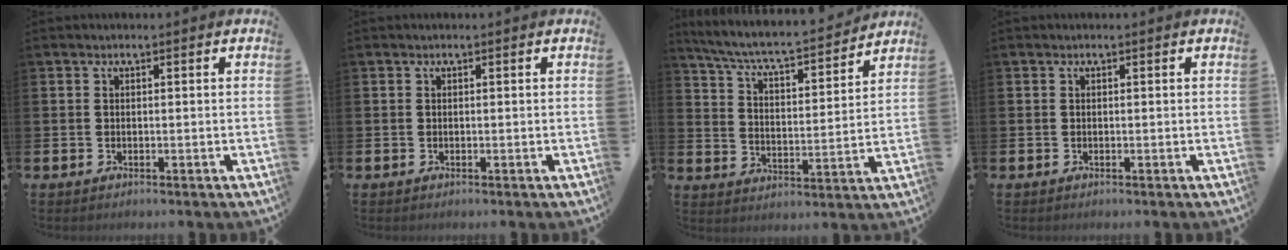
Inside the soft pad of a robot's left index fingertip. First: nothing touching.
{"total": 0.0}
{"total": 6.6, "force": [6.1, 0.7, 2.3], "torque": [-0.076, -0.049, 0.100]}
{"total": 0.0}